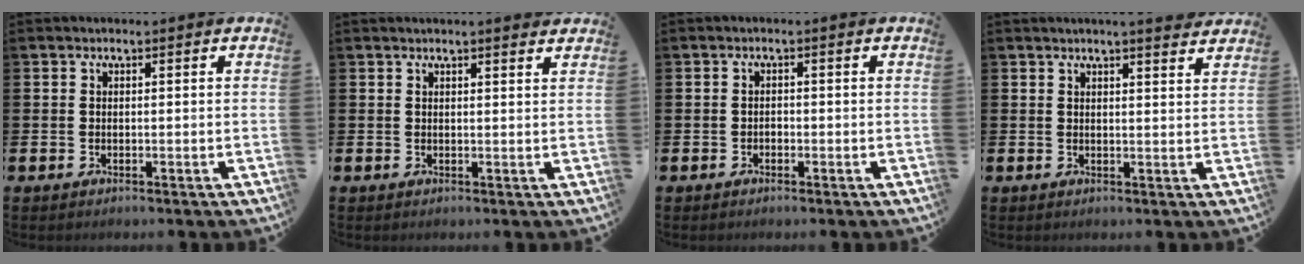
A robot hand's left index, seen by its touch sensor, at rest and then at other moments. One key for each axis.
{"total": 1.5, "fx": 1.5, "fy": -0.1, "fz": 0.3, "tx": 0.003, "ty": -0.008, "tz": 0.025}
{"total": 0.8, "fx": -0.5, "fy": 0.6, "fz": 0.2, "tx": -0.004, "ty": 0.001, "tz": -0.010}
{"total": 3.3, "fx": 3.2, "fy": -0.4, "fz": 0.6, "tx": -0.008, "ty": -0.018, "tz": 0.056}